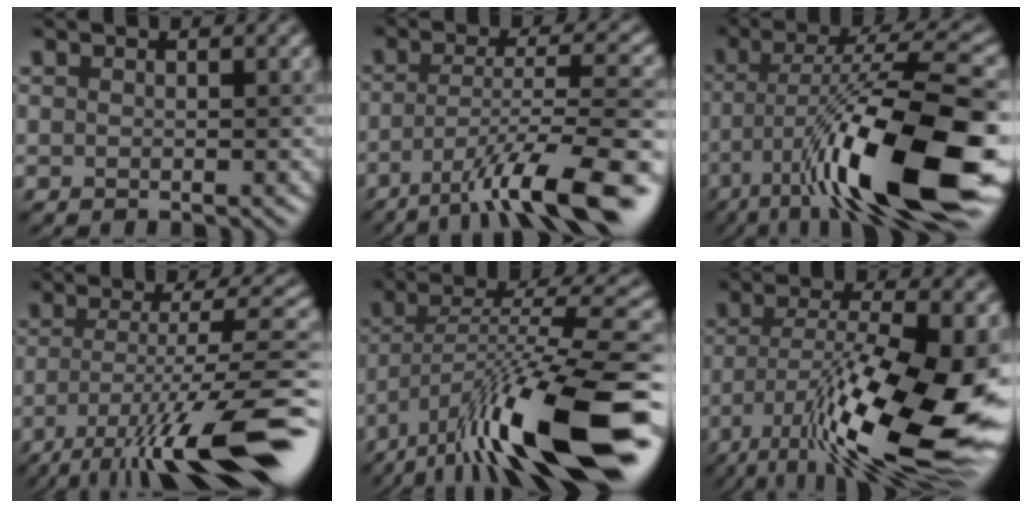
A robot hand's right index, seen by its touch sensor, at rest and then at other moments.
{"total": 11.3, "force": [-6.2, 2.5, 9.0], "torque": [-0.139, 0.005, -0.101]}
{"total": 14.9, "force": [-6.2, 3.5, 13.1], "torque": [-0.229, -0.002, -0.098]}
{"total": 14.5, "force": [-7.1, 3.1, 12.2], "torque": [-0.208, 0.000, -0.116]}
{"total": 15.6, "force": [-8.9, 4.1, 12.1], "torque": [-0.202, 0.006, -0.153]}
{"total": 17.1, "force": [-6.6, 5.7, 14.7], "torque": [-0.248, -0.022, -0.110]}